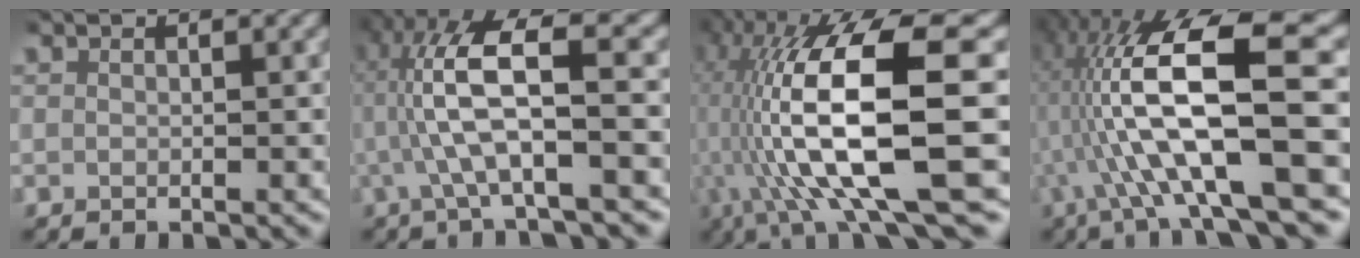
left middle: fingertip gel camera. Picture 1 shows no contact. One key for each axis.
{"total": 7.6, "fx": 0.3, "fy": 2.4, "fz": 7.3, "tx": -0.137, "ty": 0.009, "tz": -0.001}
{"total": 14.5, "fx": 0.0, "fy": 5.4, "fz": 13.5, "tx": -0.223, "ty": 0.000, "tz": 0.004}
{"total": 11.7, "fx": 0.5, "fy": 3.9, "fz": 11.0, "tx": -0.197, "ty": 0.004, "tz": 0.008}